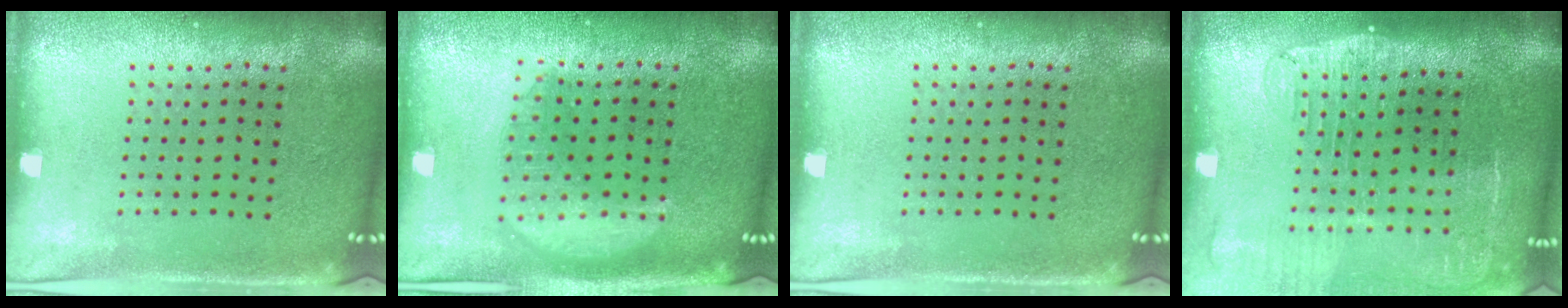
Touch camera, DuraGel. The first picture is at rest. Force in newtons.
{"total": 1.8, "press": 1.8, "slide": 0.2}
{"total": 0.0}
{"total": 2.2, "press": 1.8, "slide": 1.2}